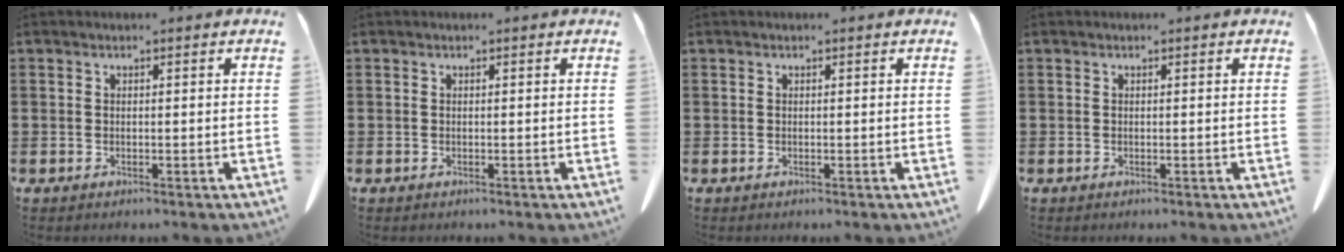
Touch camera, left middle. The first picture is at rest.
{"total": 0.0}
{"total": 0.0}
{"total": 0.0}